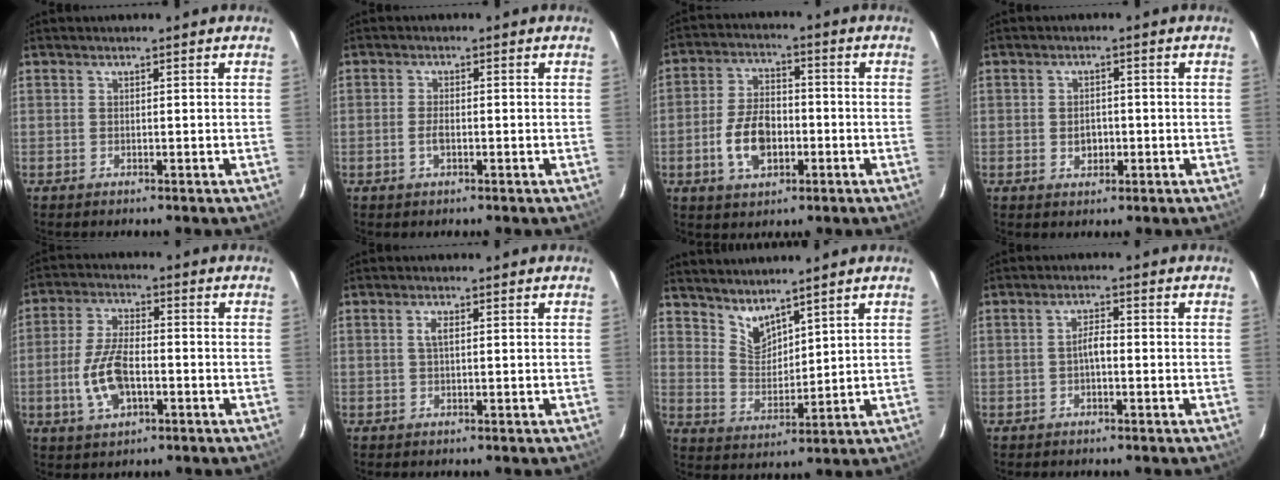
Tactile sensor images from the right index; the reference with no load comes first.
{"total": 2.3, "force": [-0.7, 0.9, 2.0], "torque": [-0.042, -0.001, -0.014]}
{"total": 9.7, "force": [-2.9, 5.7, 7.3], "torque": [-0.148, 0.010, -0.045]}
{"total": 3.1, "force": [-0.6, 2.3, 2.0], "torque": [-0.035, 0.003, -0.007]}
{"total": 9.8, "force": [-2.7, 4.6, 8.2], "torque": [-0.176, 0.000, -0.047]}
{"total": 1.6, "force": [0.3, 0.5, 1.5], "torque": [-0.030, 0.003, 0.005]}
{"total": 6.2, "force": [5.4, 2.0, 2.4], "torque": [-0.039, -0.005, 0.110]}
{"total": 2.4, "force": [-0.6, 0.8, 2.1], "torque": [-0.042, 0.009, -0.011]}